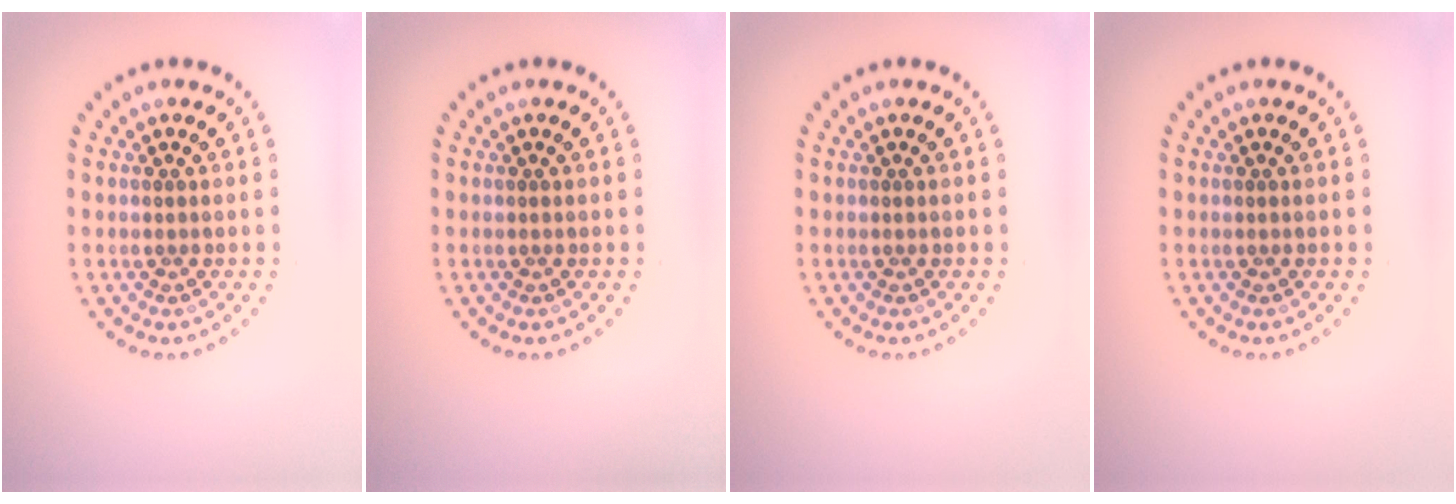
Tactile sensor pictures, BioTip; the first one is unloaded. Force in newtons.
{"total": 0.0}
{"total": 0.0}
{"total": 0.0}